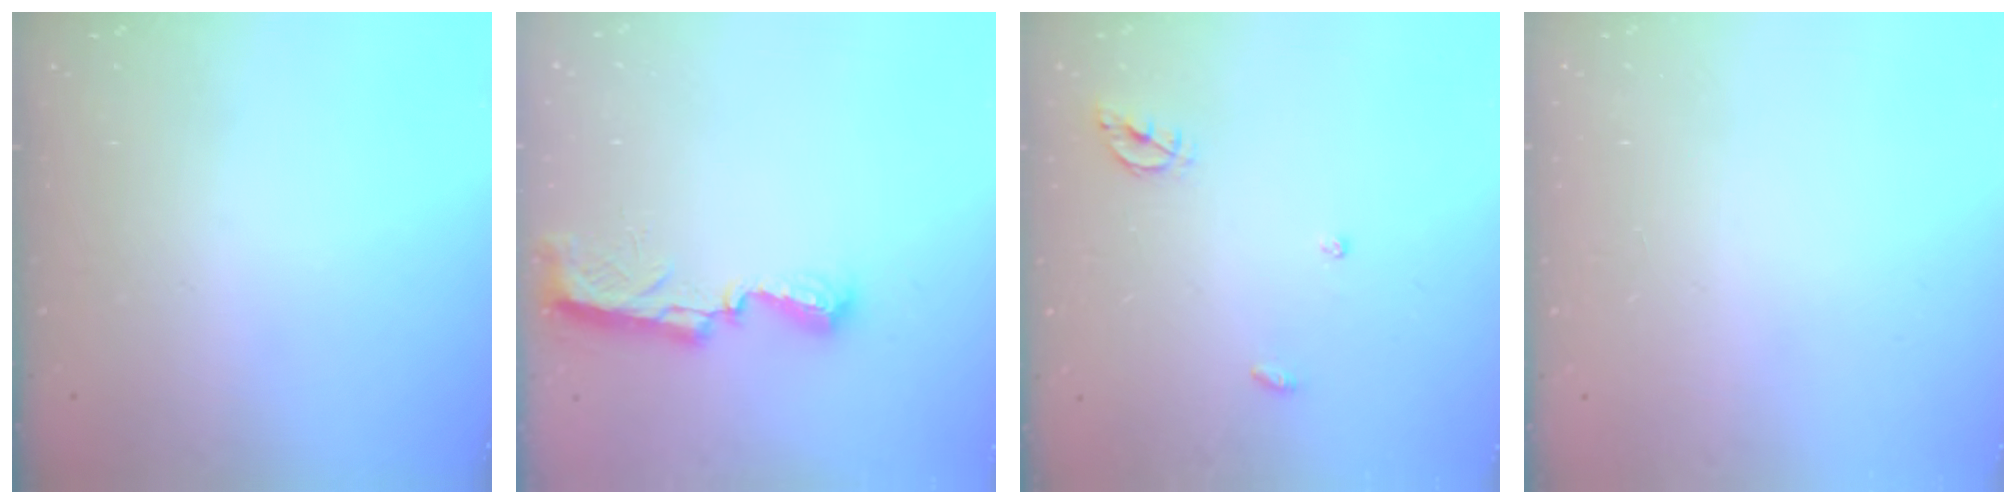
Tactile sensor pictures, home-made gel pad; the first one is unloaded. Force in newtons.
{"total": 7.9, "press": 7.8, "slide": 0.4}
{"total": 5.5, "press": 5.5, "slide": 0.2}
{"total": 0.9, "press": 0.9, "slide": 0.0}